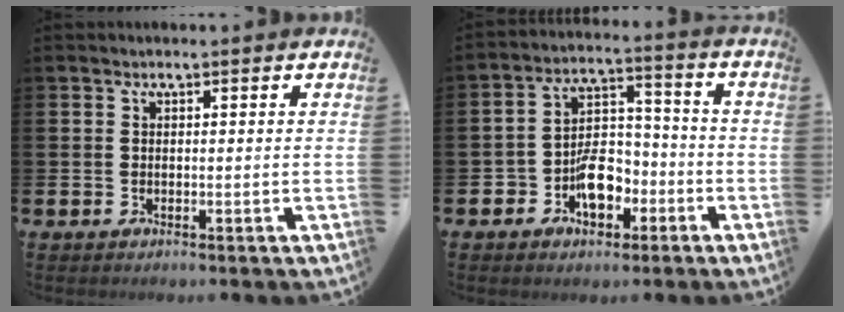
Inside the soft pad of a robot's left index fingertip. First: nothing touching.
{"total": 7.4, "force": [-3.3, 4.9, 4.5], "torque": [-0.079, 0.019, -0.061]}